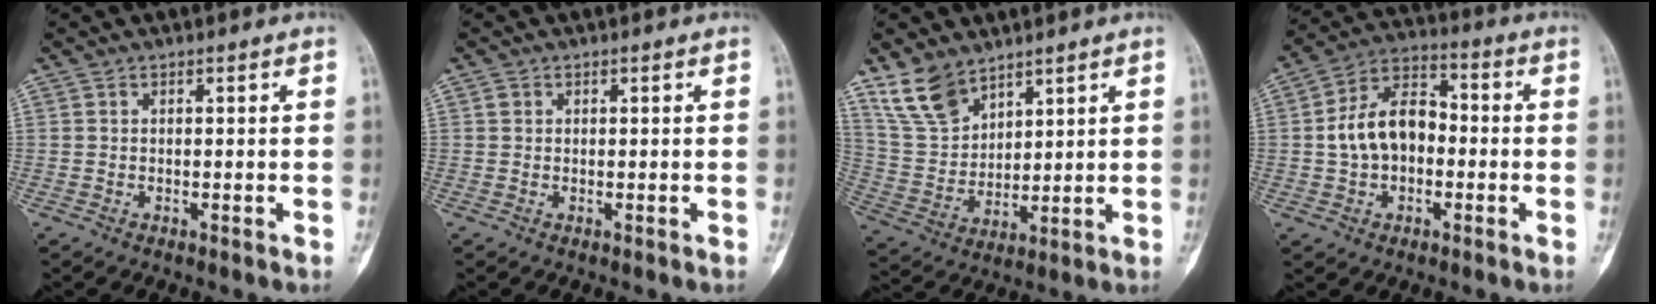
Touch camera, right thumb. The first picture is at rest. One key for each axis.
{"total": 0.8, "fx": 0.3, "fy": 0.7, "fz": 0.2, "tx": 0.001, "ty": 0.001, "tz": 0.005}
{"total": 10.3, "fx": 7.6, "fy": 5.6, "fz": 4.2, "tx": -0.075, "ty": -0.032, "tz": 0.168}
{"total": 12.0, "fx": -0.7, "fy": 8.3, "fz": 8.7, "tx": -0.136, "ty": 0.037, "tz": -0.023}